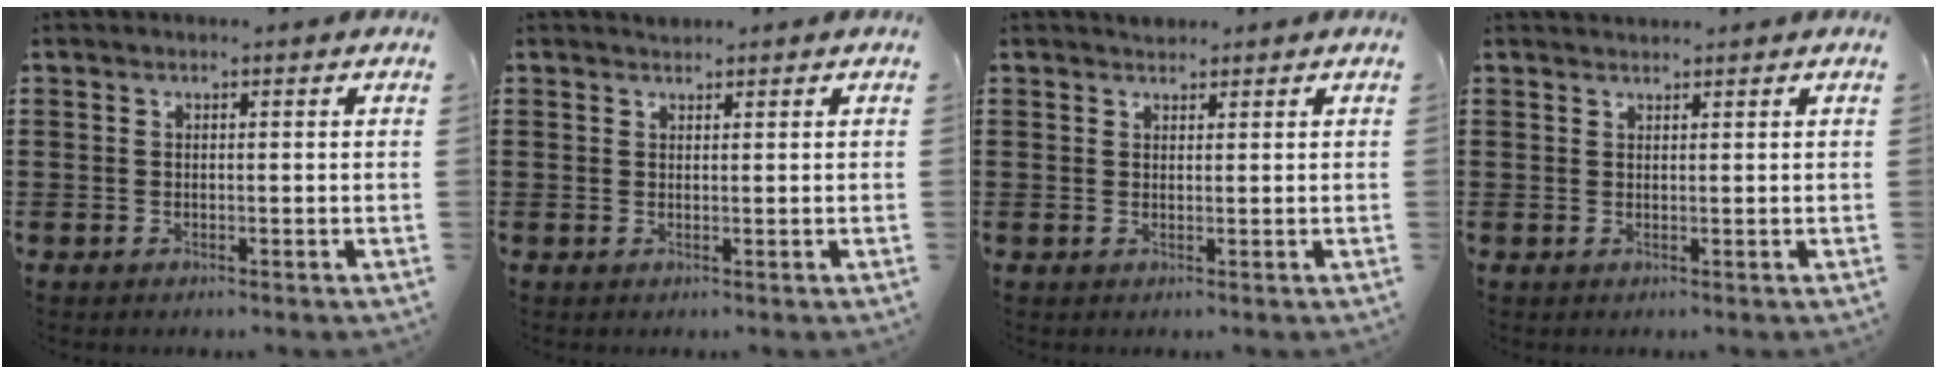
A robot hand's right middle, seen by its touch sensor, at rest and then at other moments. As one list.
[{"total": 0.8, "force": [0.7, 0.2, -0.3], "torque": [0.003, -0.001, 0.014]}, {"total": 1.2, "force": [1.1, 0.4, -0.2], "torque": [0.001, 0.001, 0.022]}, {"total": 1.1, "force": [1.1, 0.0, -0.1], "torque": [0.000, -0.002, 0.021]}]